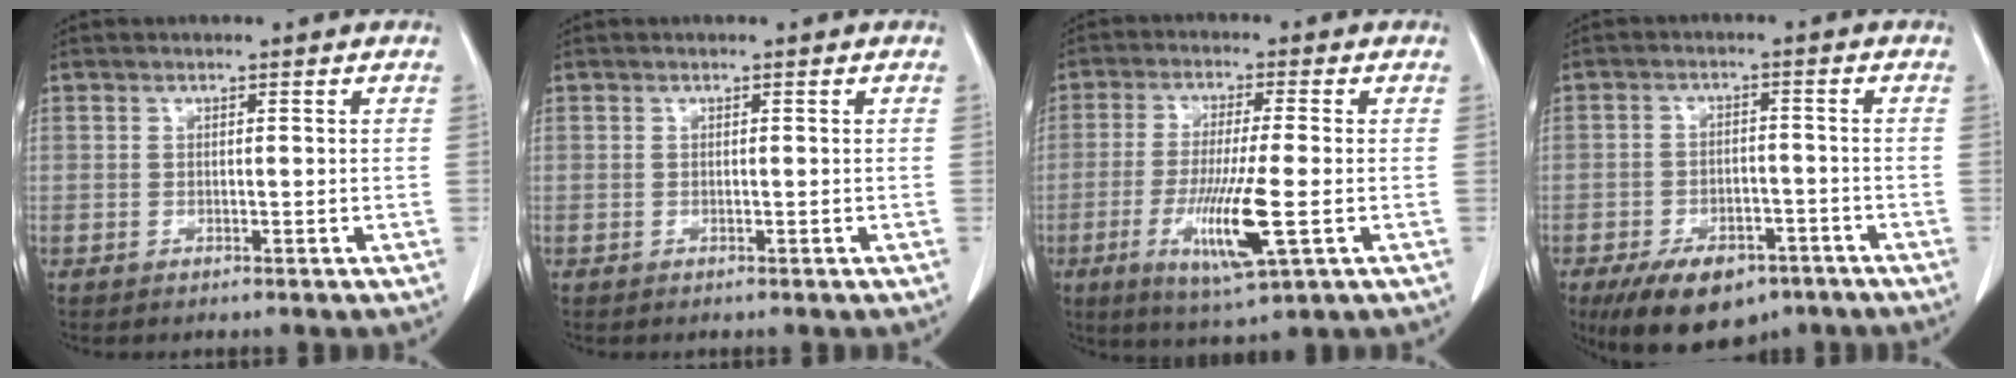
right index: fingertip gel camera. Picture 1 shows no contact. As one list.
[{"total": 0.0}, {"total": 10.8, "force": [-2.9, 0.6, 10.4], "torque": [-0.197, -0.024, -0.049]}, {"total": 11.1, "force": [-7.5, 5.8, 5.8], "torque": [-0.091, -0.002, -0.114]}]